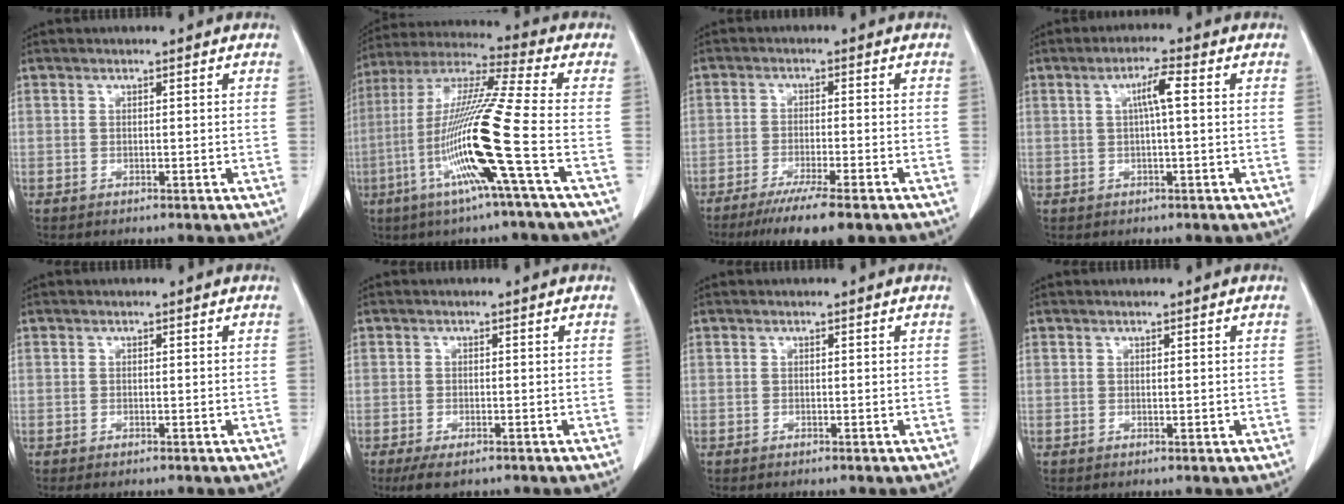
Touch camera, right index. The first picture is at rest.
{"total": 17.3, "force": [-5.3, -2.0, 16.3], "torque": [-0.325, -0.014, -0.113]}
{"total": 9.4, "force": [-7.0, 0.3, 6.3], "torque": [-0.090, -0.020, -0.106]}
{"total": 3.8, "force": [0.7, 0.4, 3.7], "torque": [-0.067, 0.010, 0.010]}
{"total": 0.8, "force": [-0.7, 0.2, 0.5], "torque": [-0.012, -0.003, -0.008]}
{"total": 4.1, "force": [-2.9, 1.3, 2.5], "torque": [-0.047, -0.009, -0.044]}
{"total": 0.0}
{"total": 0.0}